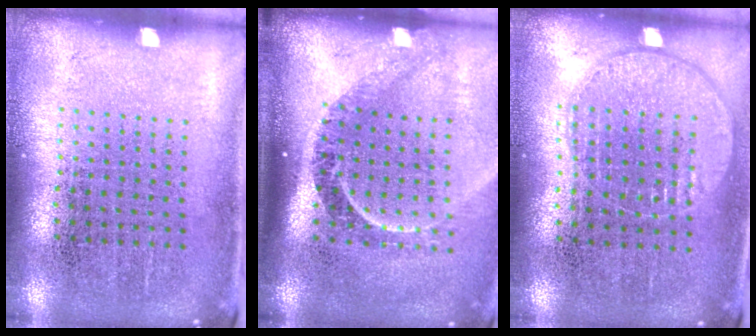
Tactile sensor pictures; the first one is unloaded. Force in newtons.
{"total": 2.2, "press": 1.6, "slide": 1.6}
{"total": 0.9, "press": 0.9, "slide": 0.3}